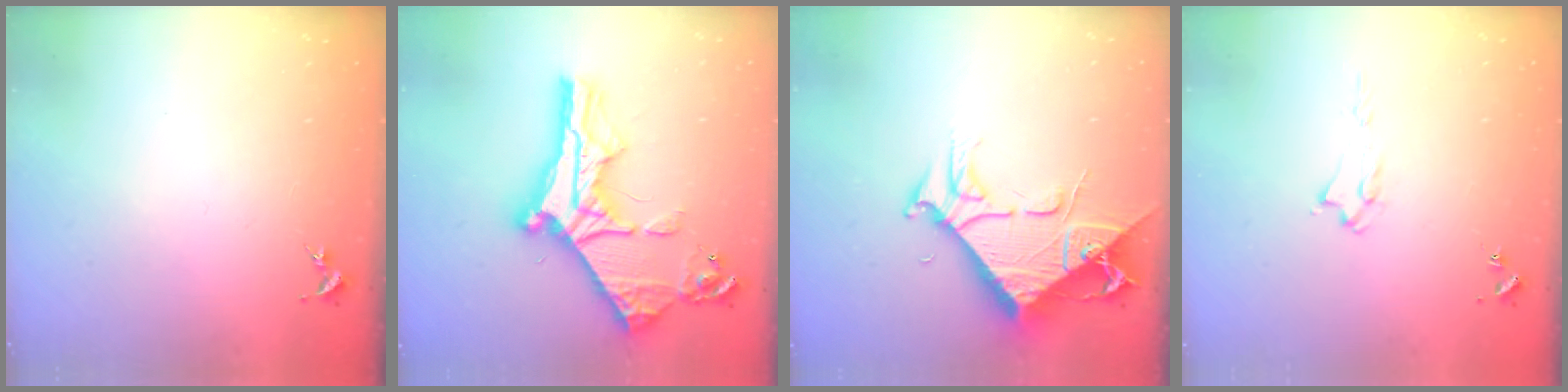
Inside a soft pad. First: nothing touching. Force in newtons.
{"total": 11.5, "press": 11.5, "slide": 1.2}
{"total": 9.0, "press": 9.0, "slide": 0.9}
{"total": 1.9, "press": 1.8, "slide": 0.4}